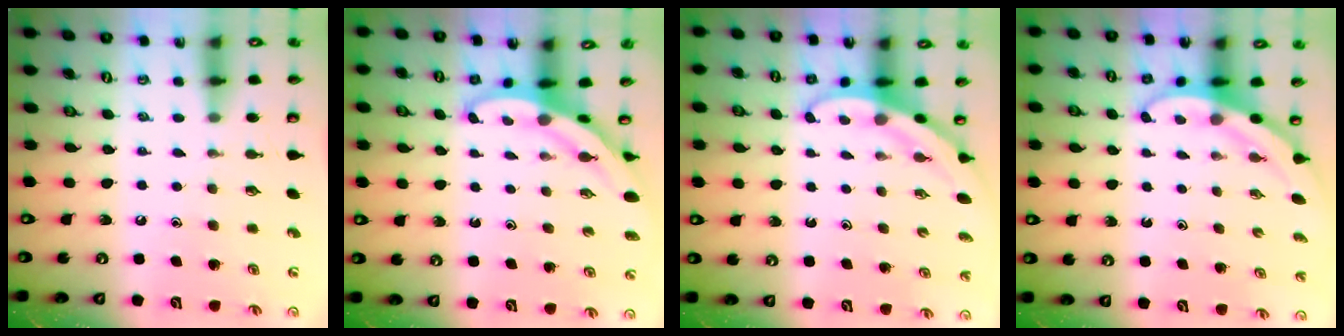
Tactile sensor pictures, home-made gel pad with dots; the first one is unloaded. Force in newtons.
{"total": 3.8, "press": 3.8, "slide": 0.2}
{"total": 3.1, "press": 3.1, "slide": 0.1}
{"total": 3.1, "press": 3.1, "slide": 0.1}